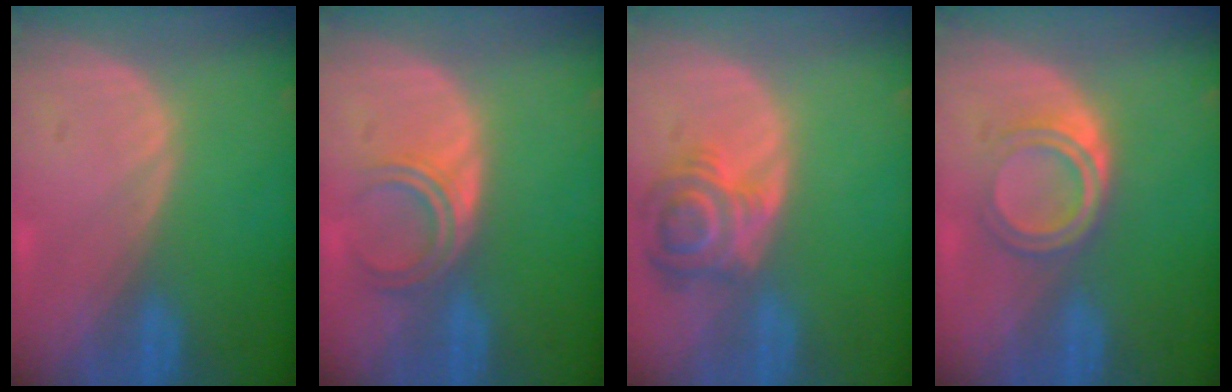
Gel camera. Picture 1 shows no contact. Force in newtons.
{"total": 4.7, "press": 4.0, "slide": 2.4}
{"total": 6.1, "press": 6.1, "slide": 0.3}
{"total": 4.7, "press": 4.3, "slide": 2.1}